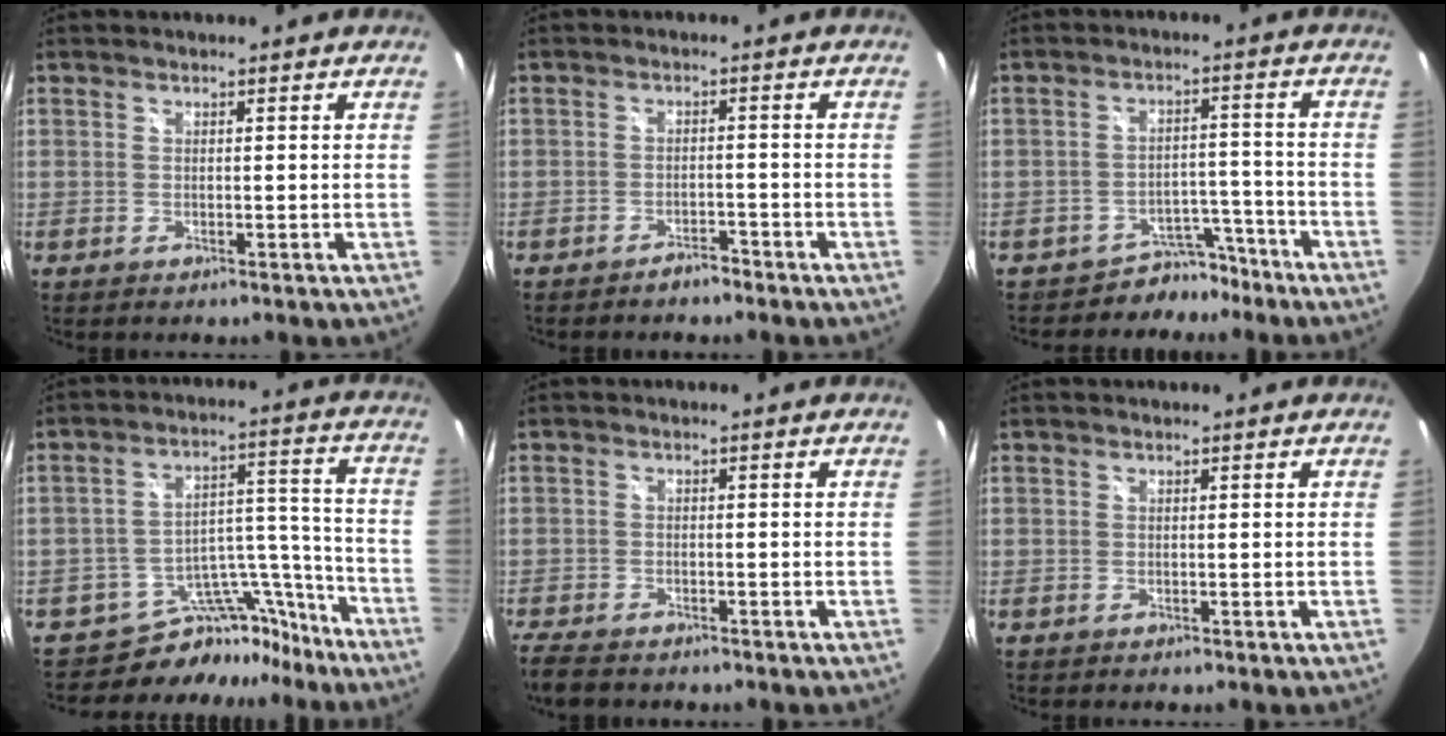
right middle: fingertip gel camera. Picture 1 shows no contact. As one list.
[{"total": 2.8, "force": [-2.5, 1.0, 0.8], "torque": [-0.022, 0.001, -0.036]}, {"total": 6.2, "force": [-5.2, 3.4, 0.1], "torque": [0.003, 0.027, -0.076]}, {"total": 13.1, "force": [-11.5, 6.1, 0.9], "torque": [0.000, 0.073, -0.171]}, {"total": 5.7, "force": [-4.9, 1.9, 2.3], "torque": [-0.068, -0.026, -0.093]}, {"total": 0.0}]